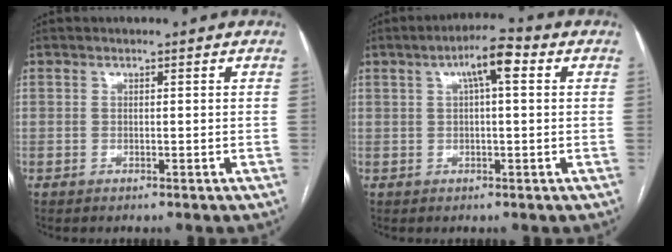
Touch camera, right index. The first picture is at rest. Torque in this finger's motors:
{"motor_torque": [0.54, 0.31, 0.39, 0.10]}